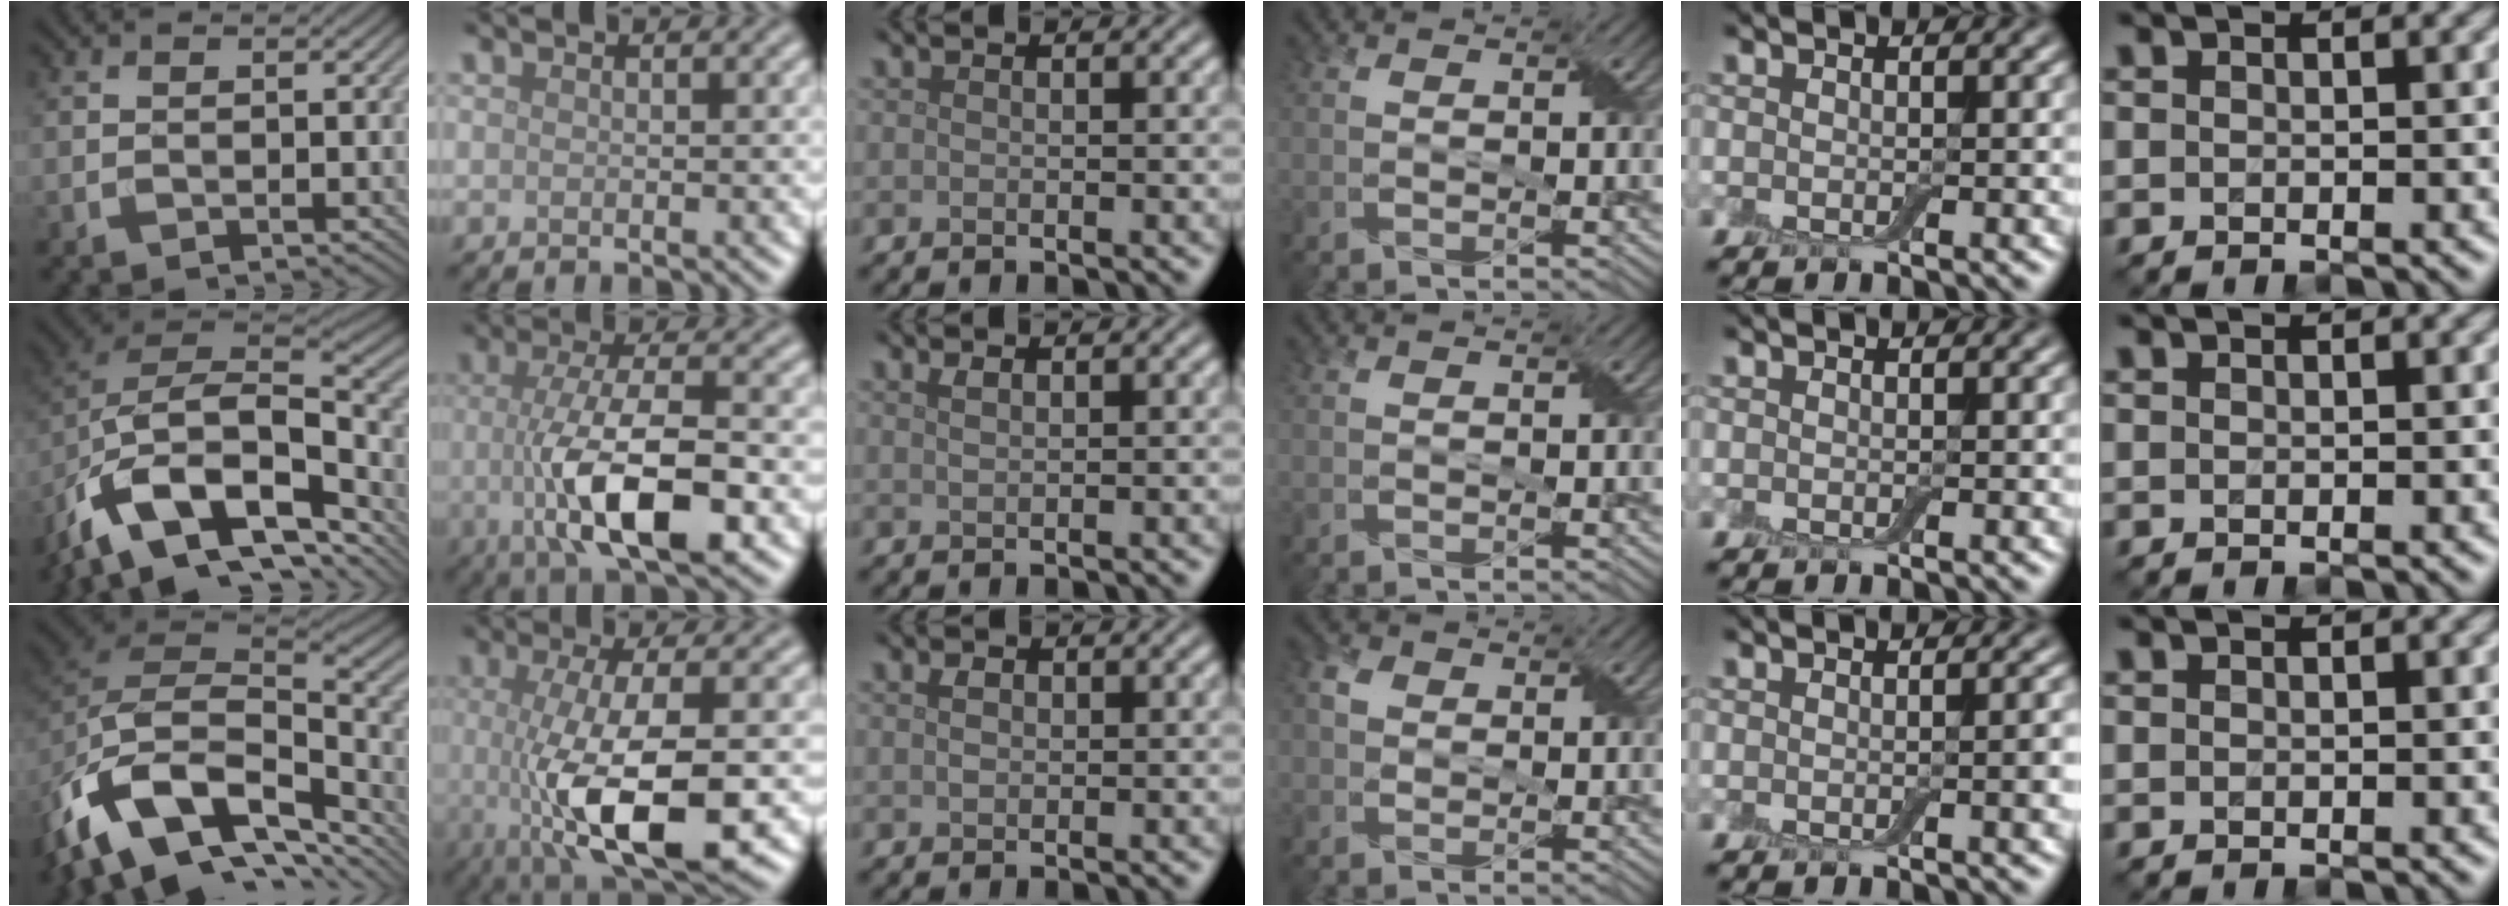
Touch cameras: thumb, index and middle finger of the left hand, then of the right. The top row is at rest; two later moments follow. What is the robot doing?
{"motion": "wrap", "object": "adhesive wrap"}